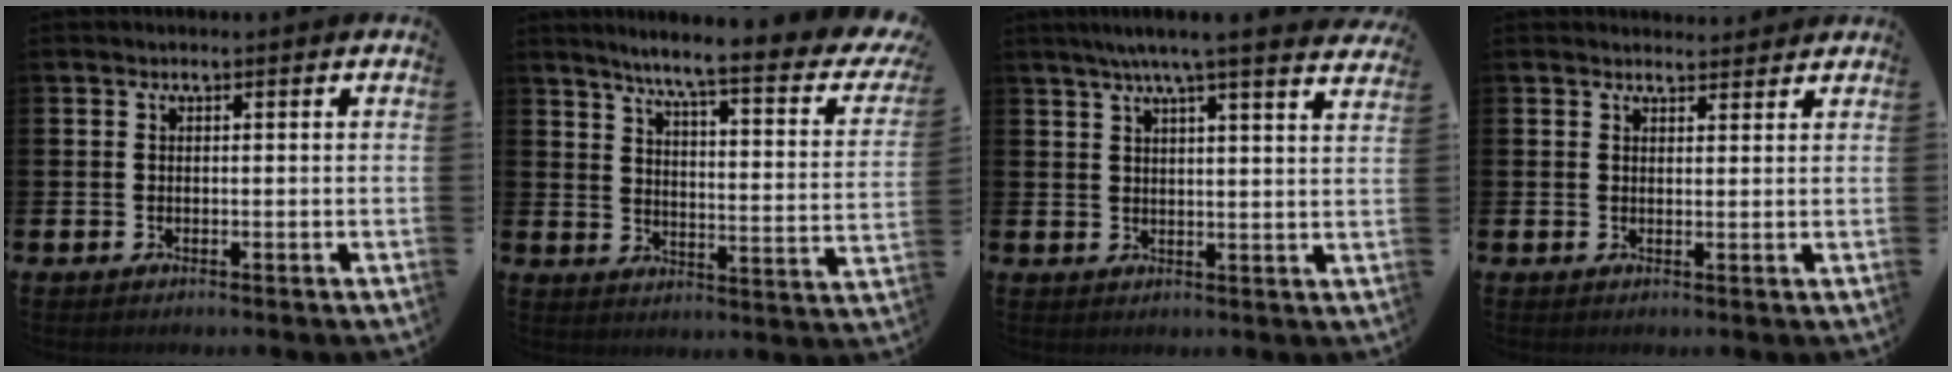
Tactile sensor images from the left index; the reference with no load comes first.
{"total": 6.8, "force": [5.3, 0.5, 4.3], "torque": [-0.085, -0.051, 0.075]}
{"total": 5.9, "force": [5.1, -0.5, 2.9], "torque": [-0.060, -0.020, 0.085]}
{"total": 2.0, "force": [1.9, 0.4, -0.1], "torque": [0.006, -0.010, 0.034]}